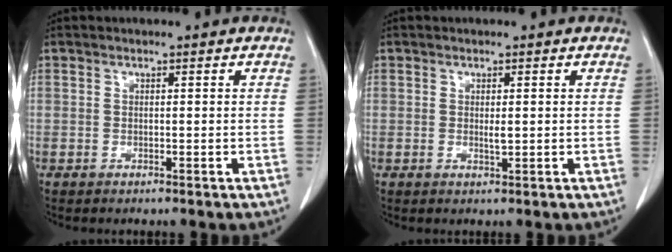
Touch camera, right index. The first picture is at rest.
{"total": 1.2, "force": [0.1, 0.2, 1.1], "torque": [-0.022, -0.003, 0.003]}